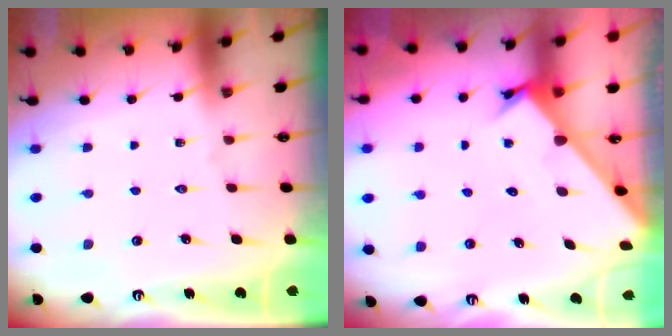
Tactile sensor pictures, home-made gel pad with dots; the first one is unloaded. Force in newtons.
{"total": 2.4, "press": 2.4, "slide": 0.1}